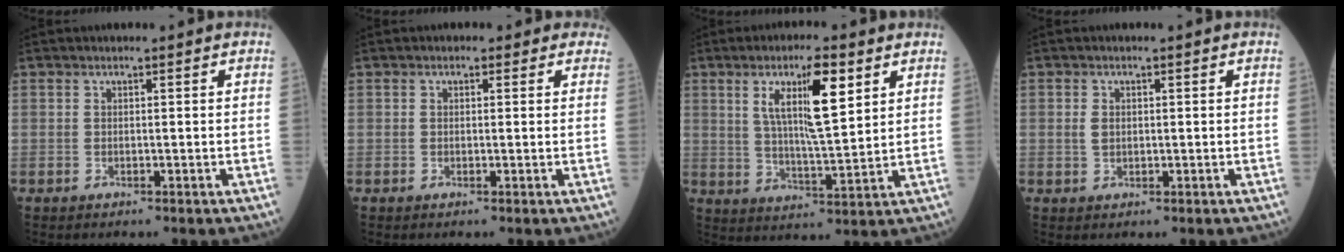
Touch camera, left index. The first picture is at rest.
{"total": 1.6, "force": [0.8, 1.4, 0.2], "torque": [0.011, 0.000, -0.001]}
{"total": 10.2, "force": [4.4, 1.3, 9.1], "torque": [-0.164, 0.003, 0.079]}
{"total": 1.6, "force": [0.2, 1.3, 1.0], "torque": [-0.023, 0.003, 0.007]}